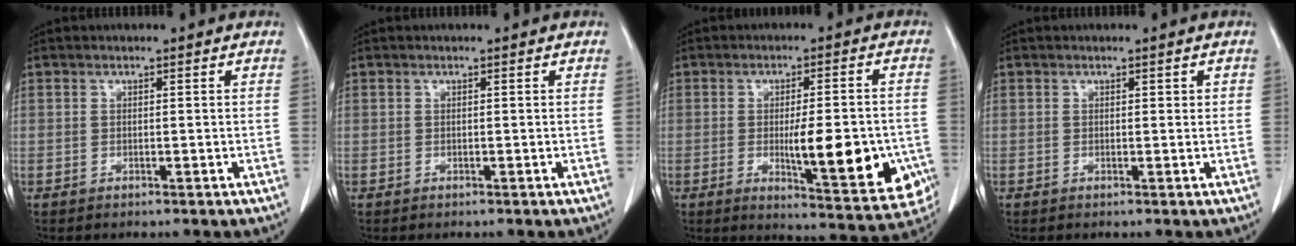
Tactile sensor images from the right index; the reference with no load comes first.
{"total": 0.0}
{"total": 15.1, "force": [-3.4, 3.8, 14.2], "torque": [-0.164, -0.007, -0.033]}
{"total": 0.7, "force": [0.3, 0.4, 0.5], "torque": [-0.004, 0.002, 0.004]}